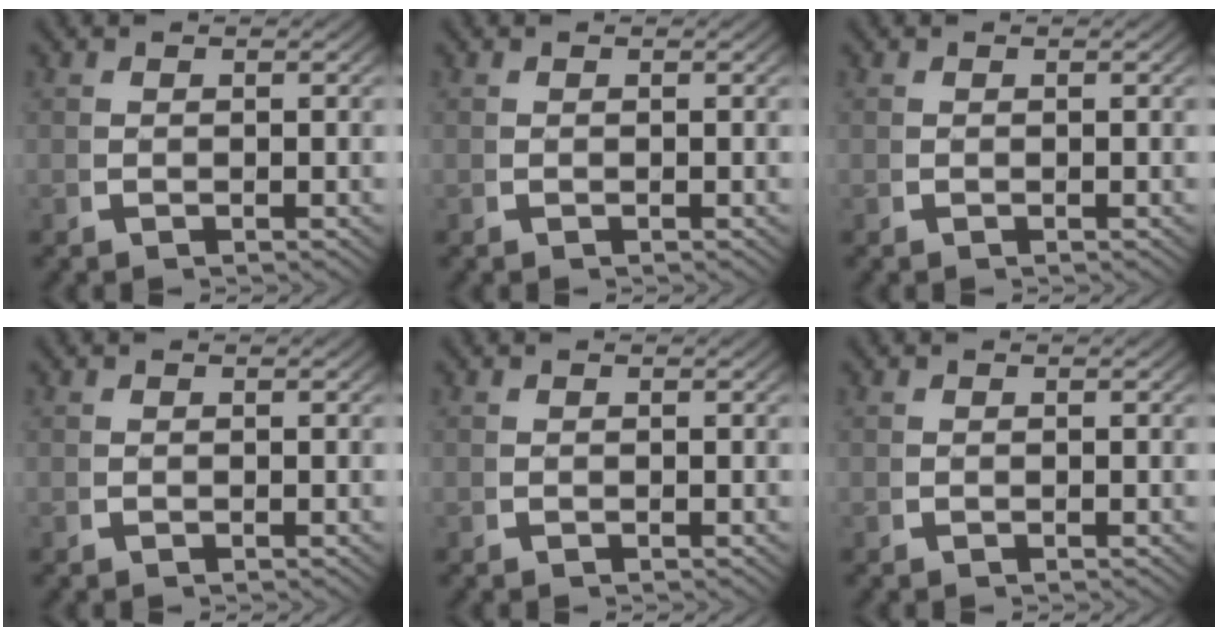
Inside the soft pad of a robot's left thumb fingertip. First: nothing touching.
{"total": 0.0}
{"total": 0.0}
{"total": 0.0}
{"total": 0.0}
{"total": 0.0}